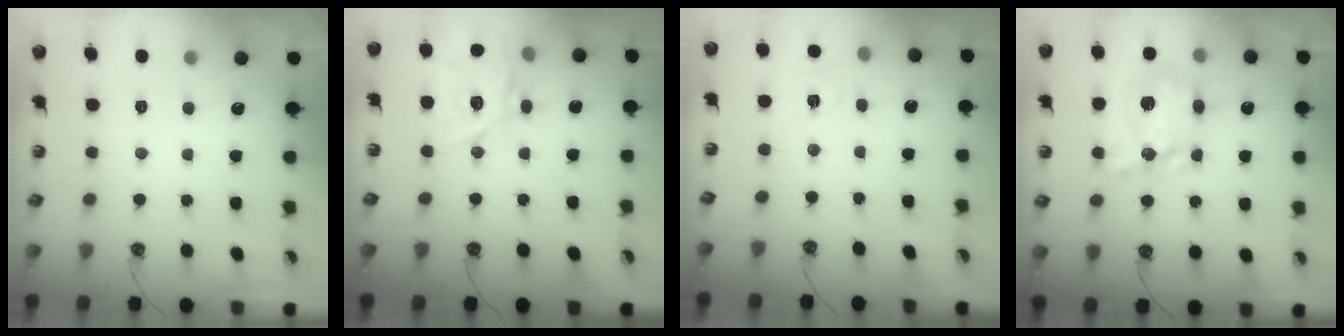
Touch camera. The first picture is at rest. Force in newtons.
{"total": 17.4, "press": 17.3, "slide": 1.9}
{"total": 3.7, "press": 3.7, "slide": 0.4}
{"total": 15.5, "press": 15.5, "slide": 0.1}